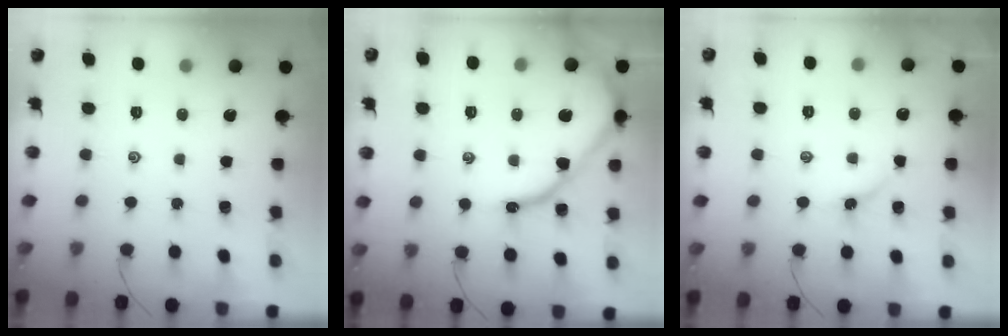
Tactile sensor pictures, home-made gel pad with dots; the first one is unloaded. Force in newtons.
{"total": 12.3, "press": 12.2, "slide": 1.5}
{"total": 3.4, "press": 3.4, "slide": 0.6}